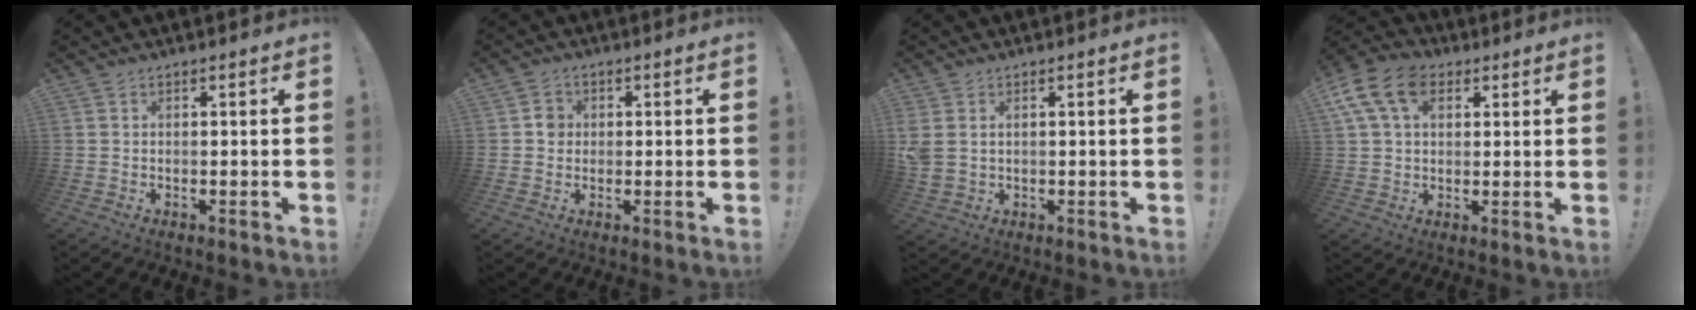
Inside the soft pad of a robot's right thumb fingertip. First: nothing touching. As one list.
[{"total": 3.6, "force": [0.0, 3.3, 1.4], "torque": [-0.005, 0.002, -0.002]}, {"total": 4.0, "force": [1.2, 2.9, 2.4], "torque": [-0.057, -0.003, 0.023]}, {"total": 13.6, "force": [5.3, 9.1, 8.6], "torque": [-0.161, -0.010, 0.102]}]